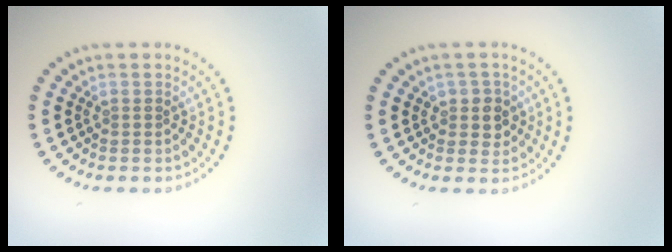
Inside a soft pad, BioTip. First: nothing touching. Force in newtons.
{"total": 2.0, "press": 1.8, "slide": 0.7}